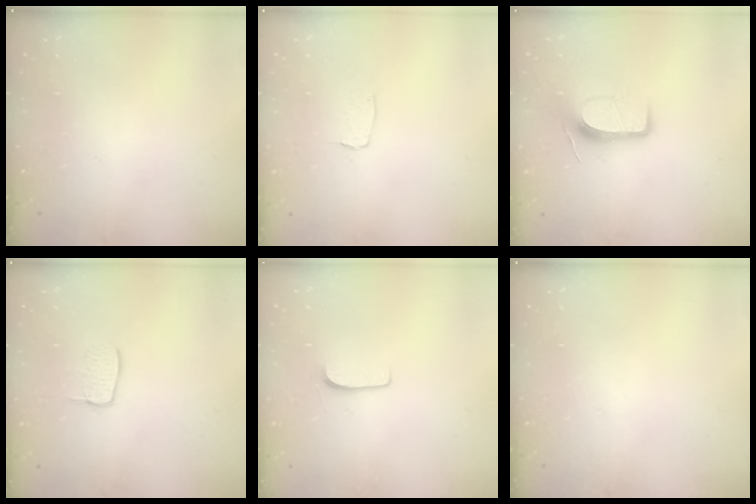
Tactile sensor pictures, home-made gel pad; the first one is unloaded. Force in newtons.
{"total": 3.0, "press": 3.0, "slide": 0.2}
{"total": 9.8, "press": 9.8, "slide": 0.7}
{"total": 7.0, "press": 7.0, "slide": 0.6}
{"total": 5.8, "press": 5.8, "slide": 0.4}
{"total": 0.0}